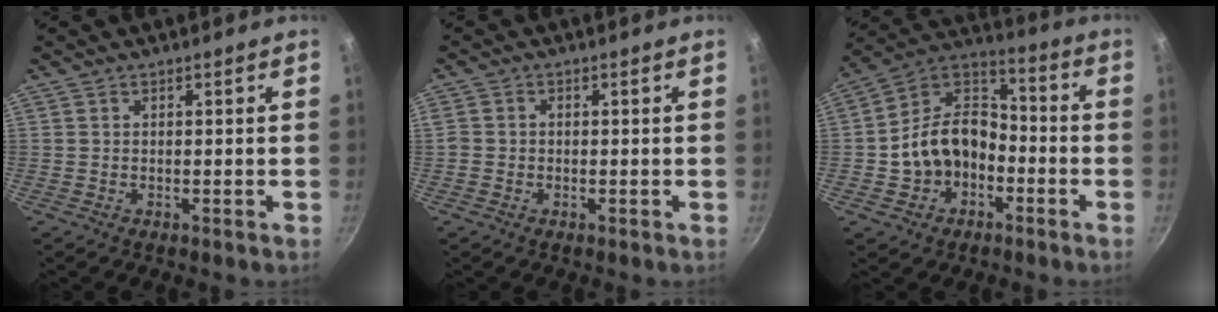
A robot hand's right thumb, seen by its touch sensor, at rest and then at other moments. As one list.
[{"total": 1.7, "force": [-0.5, 1.5, 0.7], "torque": [-0.013, 0.003, -0.013]}, {"total": 14.6, "force": [-3.9, 11.0, 8.7], "torque": [-0.126, 0.057, -0.083]}]